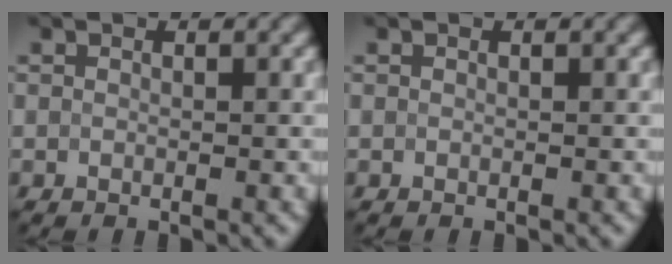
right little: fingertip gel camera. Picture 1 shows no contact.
{"total": 0.0}